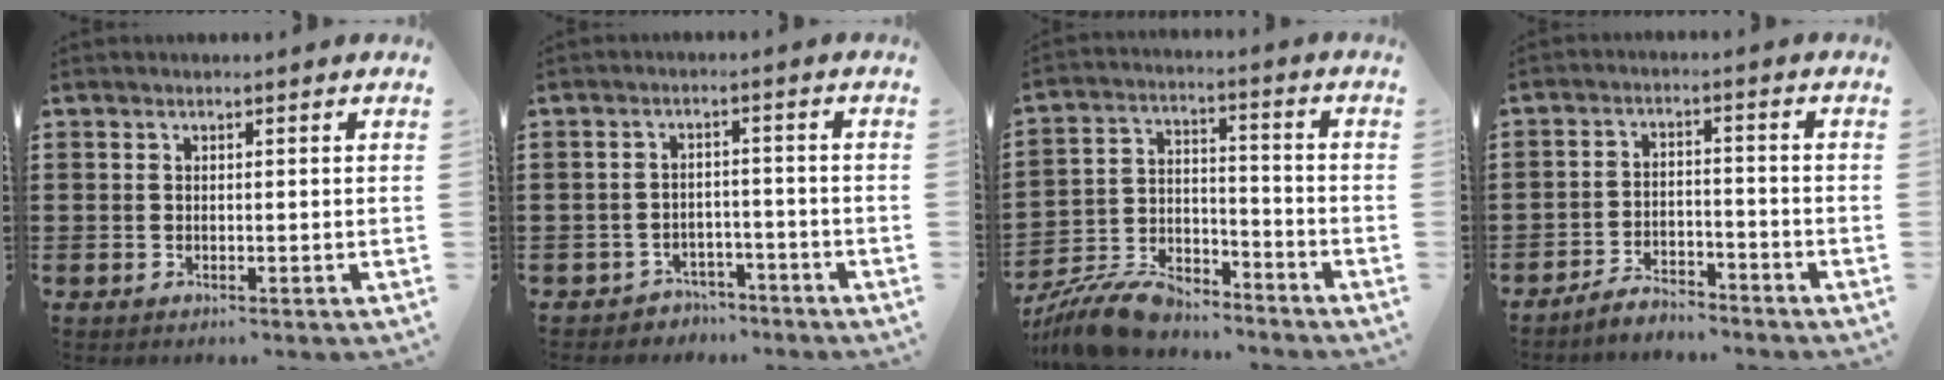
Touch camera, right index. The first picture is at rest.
{"total": 2.9, "force": [-2.7, 1.1, 0.0], "torque": [-0.010, 0.004, -0.056]}
{"total": 10.0, "force": [-9.3, 2.4, 2.9], "torque": [-0.068, 0.025, -0.182]}
{"total": 3.9, "force": [-3.8, 0.7, 0.5], "torque": [-0.013, 0.011, -0.077]}